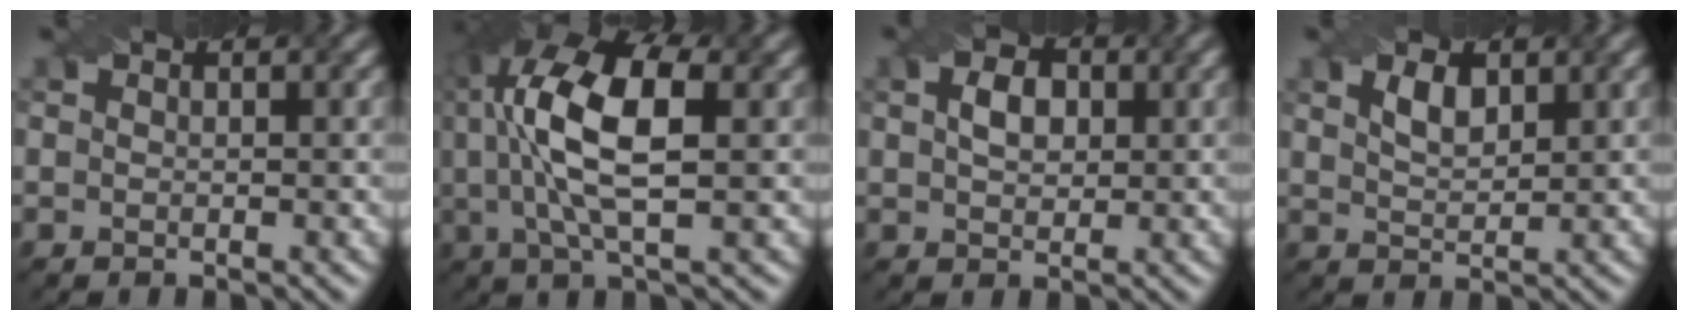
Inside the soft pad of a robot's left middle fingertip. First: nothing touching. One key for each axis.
{"total": 10.3, "fx": 2.0, "fy": 4.0, "fz": 9.3, "tx": -0.186, "ty": 0.016, "tz": 0.032}
{"total": 2.8, "fx": 0.6, "fy": 1.9, "fz": 2.0, "tx": -0.042, "ty": 0.005, "tz": 0.011}
{"total": 2.3, "fx": 1.2, "fy": 1.1, "fz": 1.6, "tx": -0.036, "ty": 0.001, "tz": 0.028}